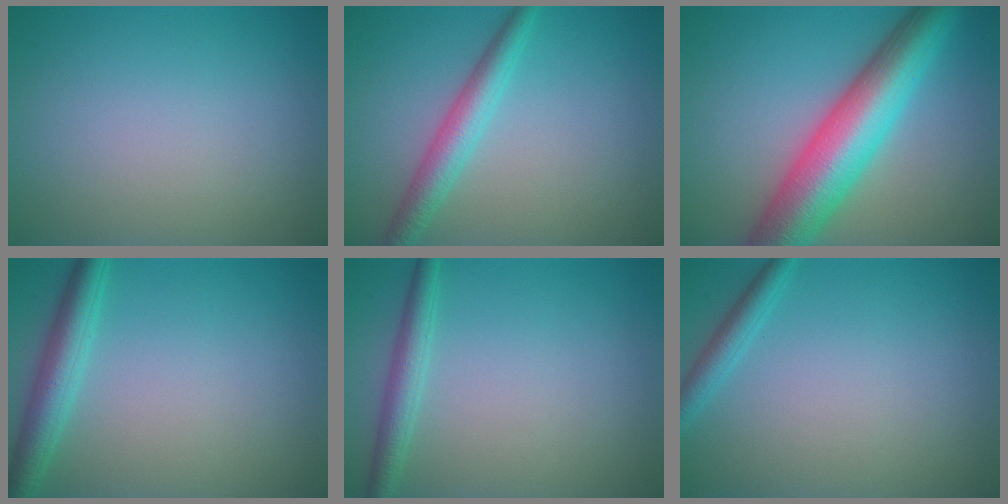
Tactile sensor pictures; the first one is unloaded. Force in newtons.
{"total": 3.3, "press": 3.3, "slide": 0.1}
{"total": 10.0, "press": 10.0, "slide": 0.3}
{"total": 3.6, "press": 3.6, "slide": 0.1}
{"total": 2.3, "press": 2.3, "slide": 0.1}
{"total": 1.8, "press": 1.8, "slide": 0.1}